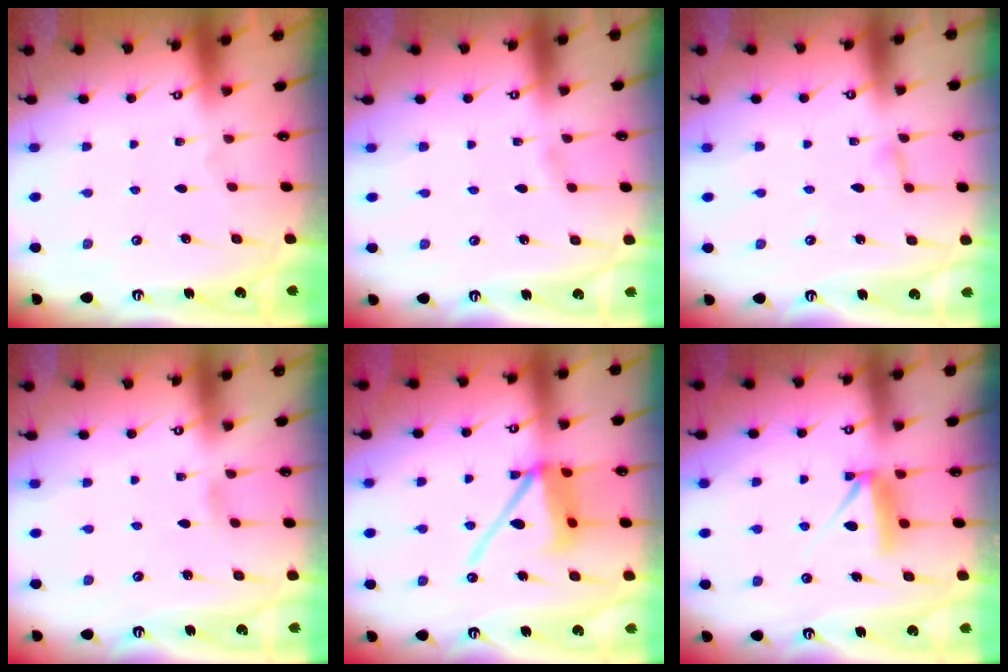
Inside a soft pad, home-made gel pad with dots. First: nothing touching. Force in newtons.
{"total": 1.3, "press": 1.3, "slide": 0.2}
{"total": 2.8, "press": 2.7, "slide": 0.3}
{"total": 3.7, "press": 3.6, "slide": 0.3}
{"total": 12.3, "press": 12.2, "slide": 1.7}
{"total": 7.7, "press": 7.7, "slide": 0.3}